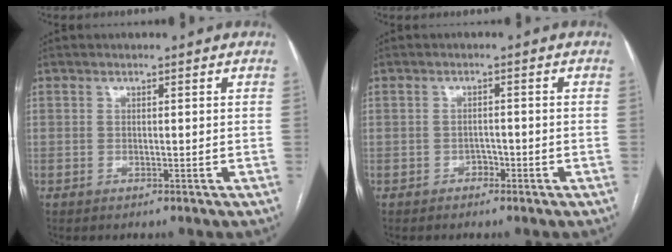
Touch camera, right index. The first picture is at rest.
{"total": 1.4, "force": [-0.9, 0.9, 0.4], "torque": [-0.004, 0.005, -0.016]}